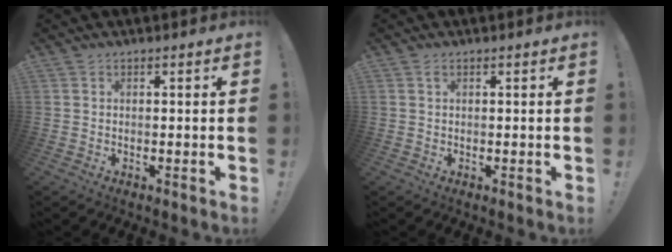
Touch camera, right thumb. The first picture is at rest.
{"total": 0.7, "force": [0.2, 0.3, 0.5], "torque": [-0.012, 0.002, 0.004]}